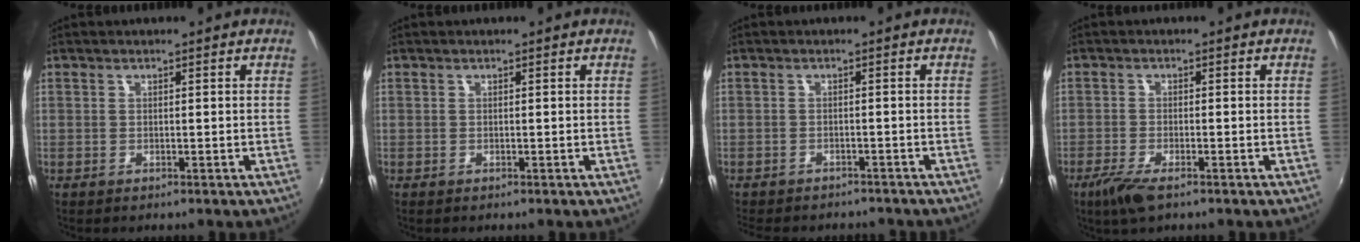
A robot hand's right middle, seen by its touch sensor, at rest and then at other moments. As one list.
[{"total": 0.0}, {"total": 8.2, "force": [-7.3, 2.5, 2.8], "torque": [-0.071, -0.020, -0.105]}, {"total": 5.0, "force": [-3.4, 1.2, 3.5], "torque": [-0.088, -0.017, -0.064]}]